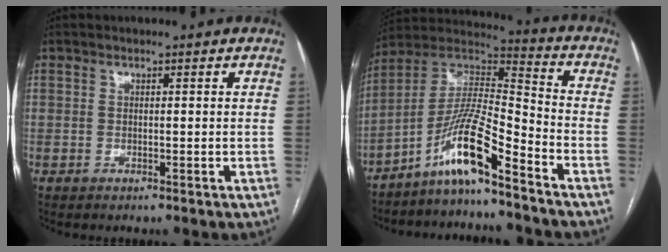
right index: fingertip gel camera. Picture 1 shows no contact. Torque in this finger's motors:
{"motor_torque": [1.50, -0.64, 0.43, 0.16]}